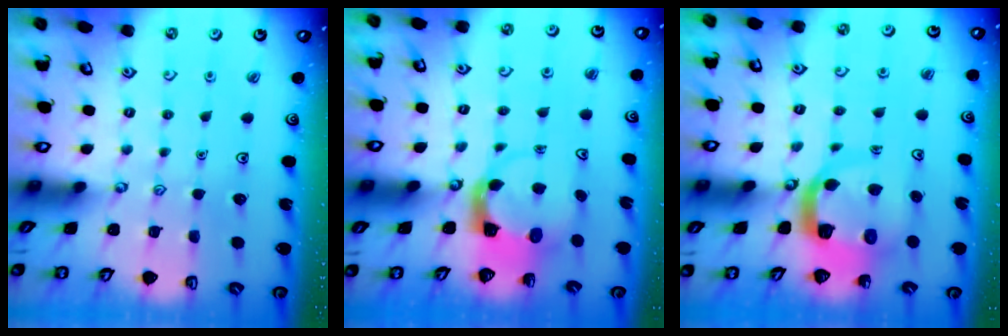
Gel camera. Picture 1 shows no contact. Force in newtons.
{"total": 3.7, "press": 3.7, "slide": 0.6}
{"total": 9.0, "press": 8.9, "slide": 1.2}